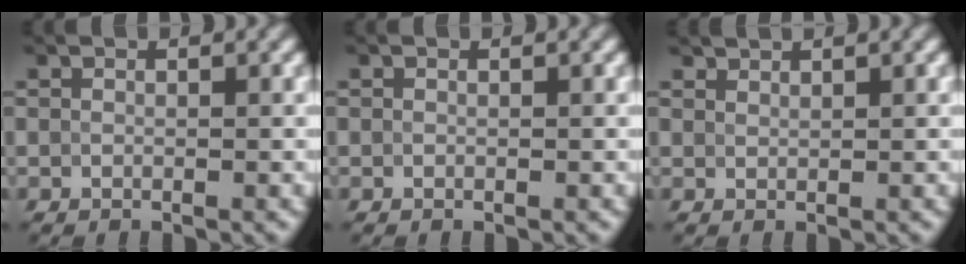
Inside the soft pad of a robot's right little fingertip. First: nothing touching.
{"total": 0.0}
{"total": 1.0, "force": [1.0, 0.0, 0.1], "torque": [-0.030, -0.012, 0.033]}